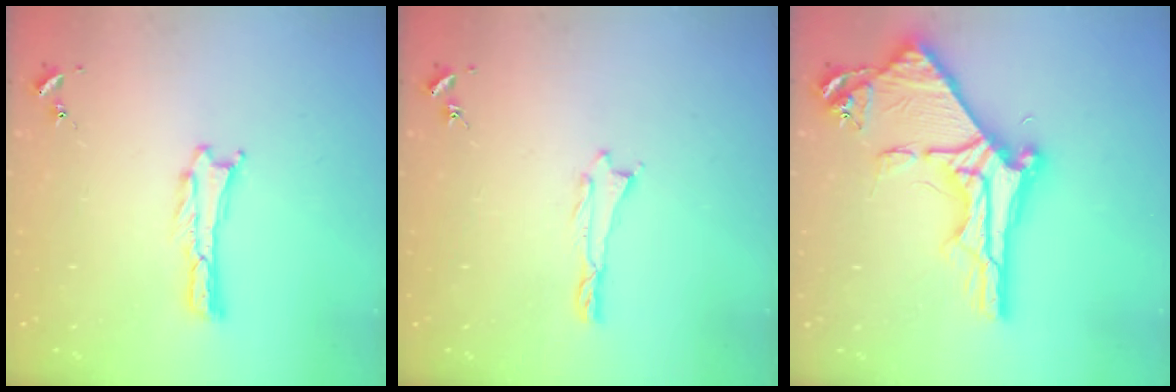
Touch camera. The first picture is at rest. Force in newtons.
{"total": 0.5, "press": 0.5, "slide": 0.2}
{"total": 10.7, "press": 10.6, "slide": 1.2}